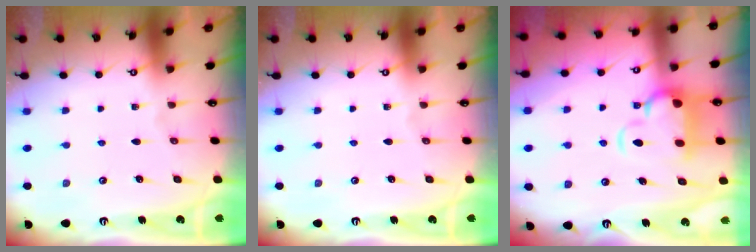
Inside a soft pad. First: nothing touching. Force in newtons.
{"total": 0.0}
{"total": 4.6, "press": 4.3, "slide": 1.6}